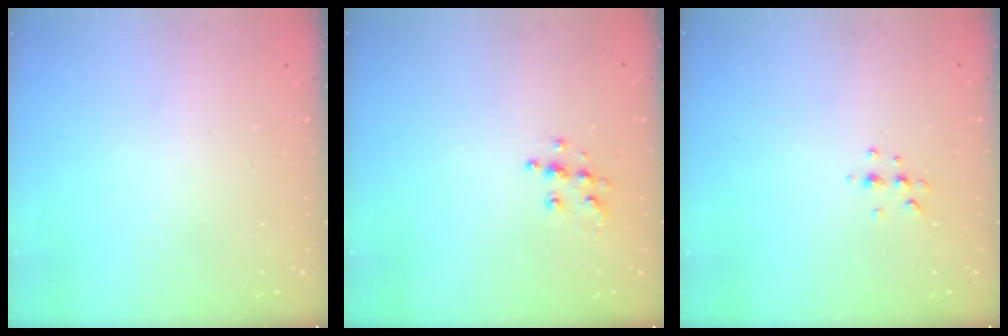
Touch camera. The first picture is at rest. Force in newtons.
{"total": 6.3, "press": 6.3, "slide": 0.3}
{"total": 4.5, "press": 4.4, "slide": 0.8}